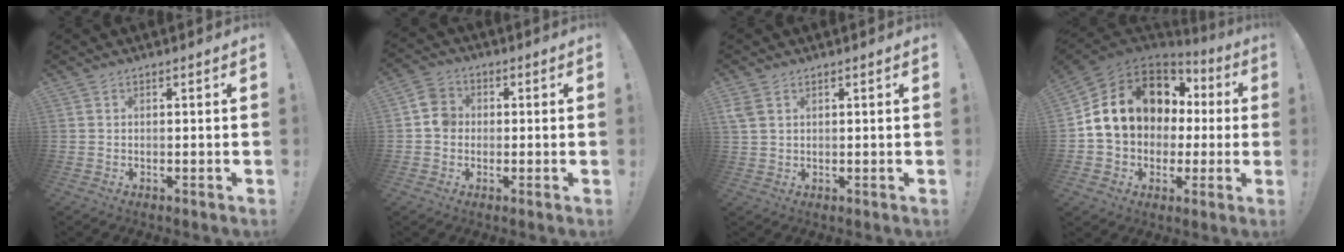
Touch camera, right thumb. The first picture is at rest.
{"total": 5.9, "force": [-0.5, 5.3, 2.5], "torque": [-0.033, 0.020, -0.007]}
{"total": 3.8, "force": [2.0, 2.3, 2.2], "torque": [-0.042, -0.003, 0.040]}
{"total": 17.6, "force": [4.3, 13.4, 10.5], "torque": [-0.173, -0.012, 0.106]}